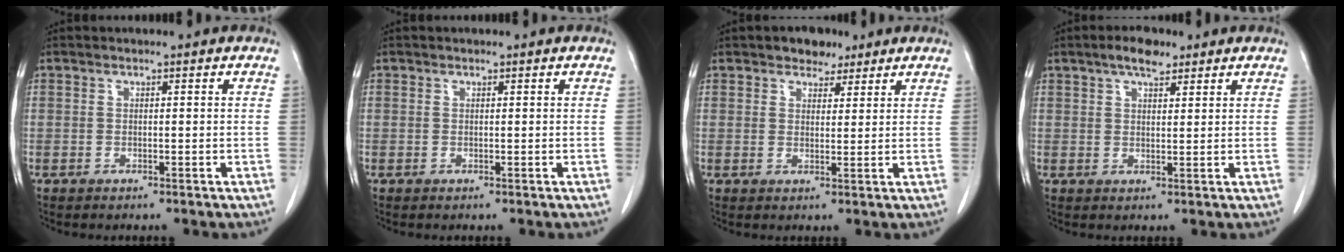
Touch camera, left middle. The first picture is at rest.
{"total": 0.0}
{"total": 4.0, "force": [3.0, 2.2, 1.4], "torque": [-0.020, 0.006, 0.050]}
{"total": 4.3, "force": [3.1, 1.6, 2.6], "torque": [-0.048, 0.007, 0.051]}